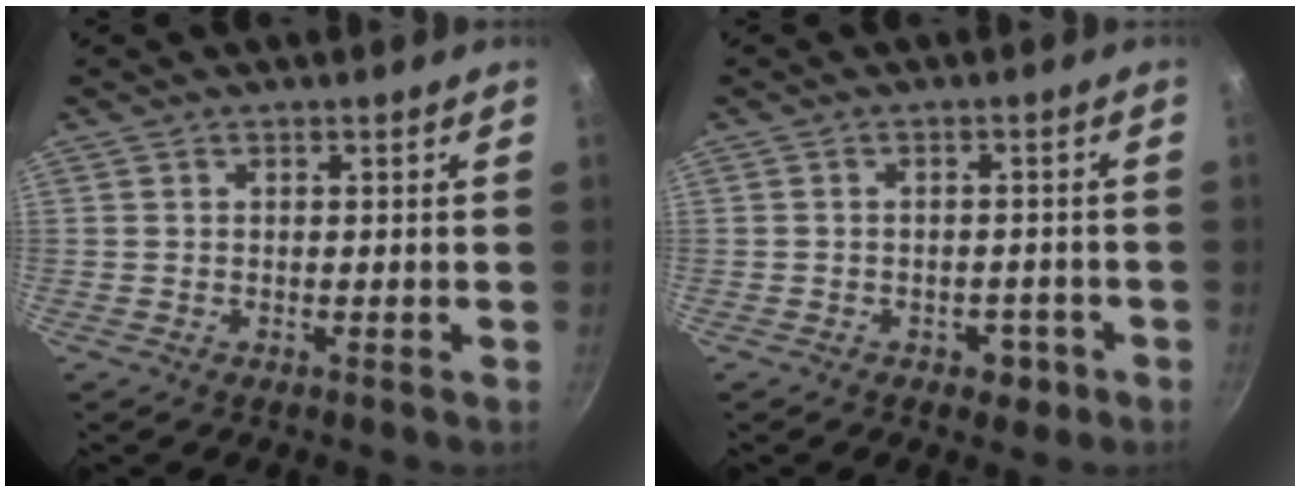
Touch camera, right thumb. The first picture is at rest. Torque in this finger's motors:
{"motor_torque": [-0.37, 0.19, -0.21, 0.16, -0.01]}